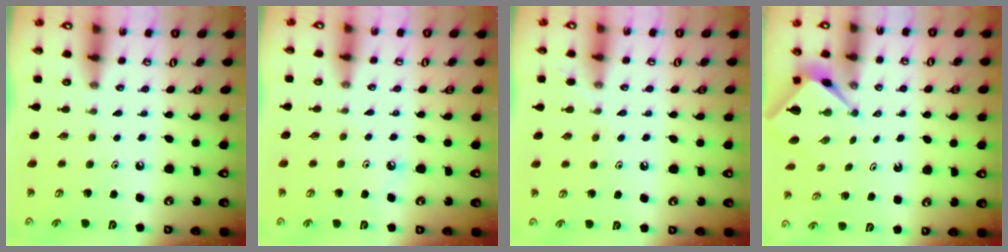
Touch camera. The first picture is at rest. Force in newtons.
{"total": 3.0, "press": 2.9, "slide": 0.4}
{"total": 5.5, "press": 5.4, "slide": 0.7}
{"total": 2.7, "press": 2.7, "slide": 0.0}